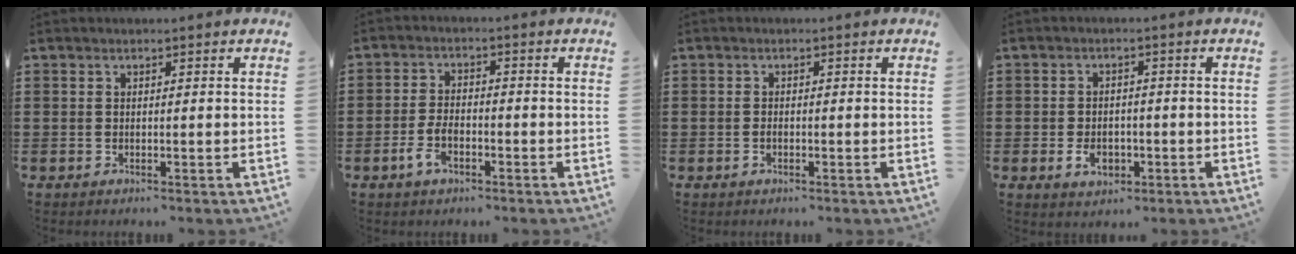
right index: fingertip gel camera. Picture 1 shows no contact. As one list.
[{"total": 4.1, "force": [-2.1, 2.0, 3.0], "torque": [-0.074, -0.004, -0.042]}, {"total": 0.9, "force": [-0.5, 0.4, 0.7], "torque": [-0.015, -0.008, -0.008]}, {"total": 3.8, "force": [-1.3, 2.4, 2.6], "torque": [-0.043, -0.005, -0.024]}]